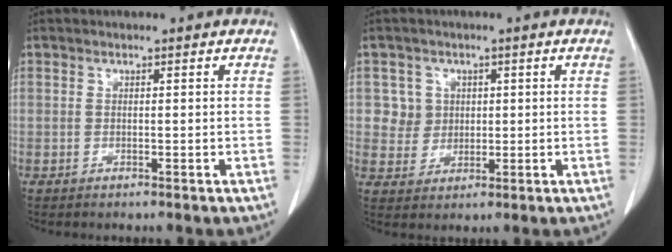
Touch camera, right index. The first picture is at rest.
{"total": 4.3, "force": [1.2, 4.1, 0.0], "torque": [0.010, 0.010, 0.025]}